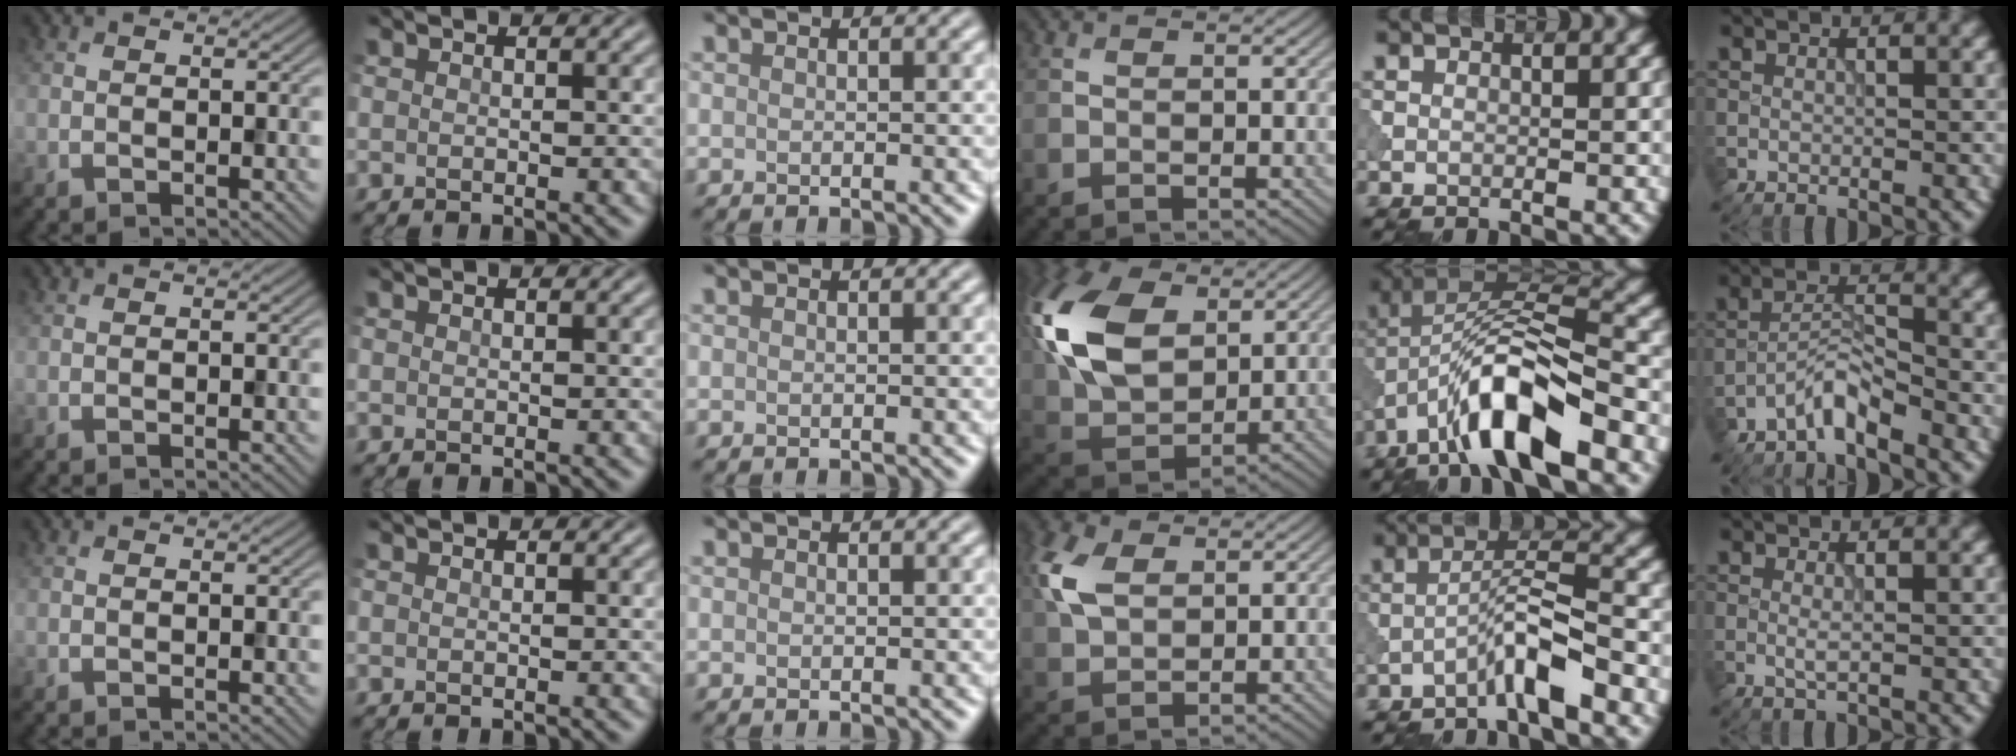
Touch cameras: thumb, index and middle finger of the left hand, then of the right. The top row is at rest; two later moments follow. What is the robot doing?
{"motion": "wipe", "object": "makeup brush"}